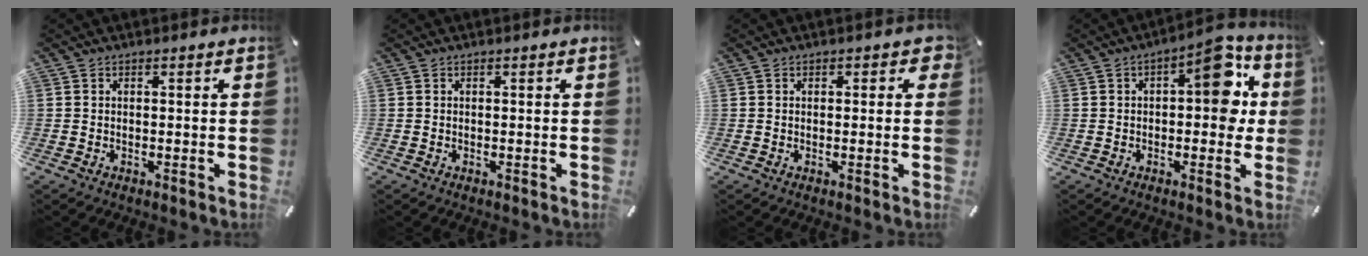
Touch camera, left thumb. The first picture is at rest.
{"total": 0.0}
{"total": 1.7, "force": [0.2, 1.1, 1.3], "torque": [-0.009, 0.001, -0.002]}
{"total": 12.0, "force": [2.9, 5.6, 10.2], "torque": [-0.111, -0.019, 0.040]}